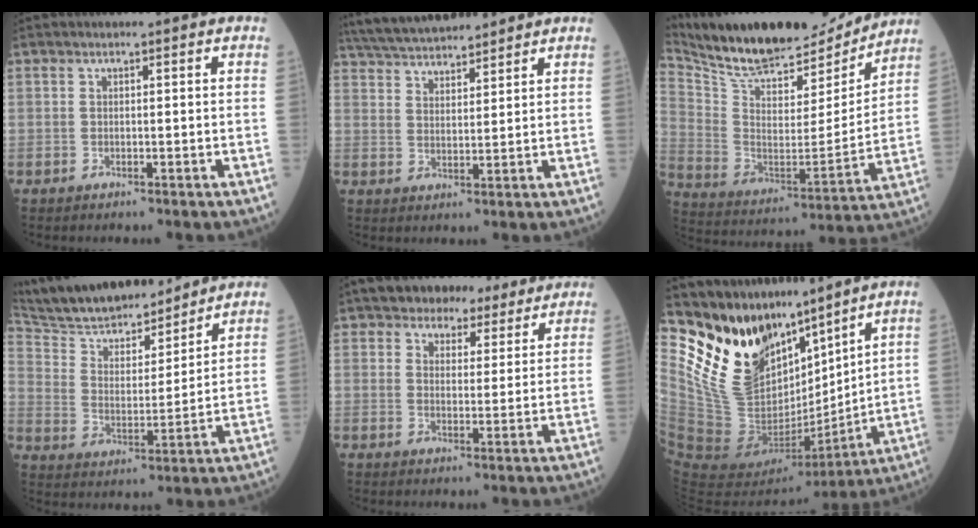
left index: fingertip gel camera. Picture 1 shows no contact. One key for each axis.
{"total": 11.6, "fx": 10.8, "fy": 1.8, "fz": 3.8, "tx": -0.076, "ty": 0.029, "tz": 0.189}
{"total": 23.6, "fx": 21.0, "fy": 6.0, "fz": 8.8, "tx": -0.167, "ty": -0.012, "tz": 0.332}
{"total": 18.7, "fx": 16.6, "fy": 4.1, "fz": 7.7, "tx": -0.132, "ty": 0.007, "tz": 0.279}
{"total": 8.8, "fx": 7.4, "fy": 4.1, "fz": 2.6, "tx": -0.024, "ty": 0.017, "tz": 0.097}
{"total": 16.6, "fx": 13.9, "fy": 6.3, "fz": 6.5, "tx": -0.117, "ty": -0.011, "tz": 0.276}